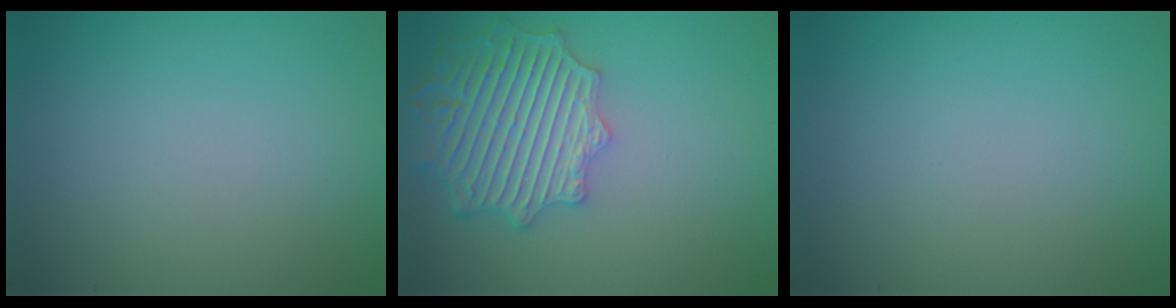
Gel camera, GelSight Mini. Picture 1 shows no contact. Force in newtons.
{"total": 6.1, "press": 5.4, "slide": 2.9}
{"total": 0.0}